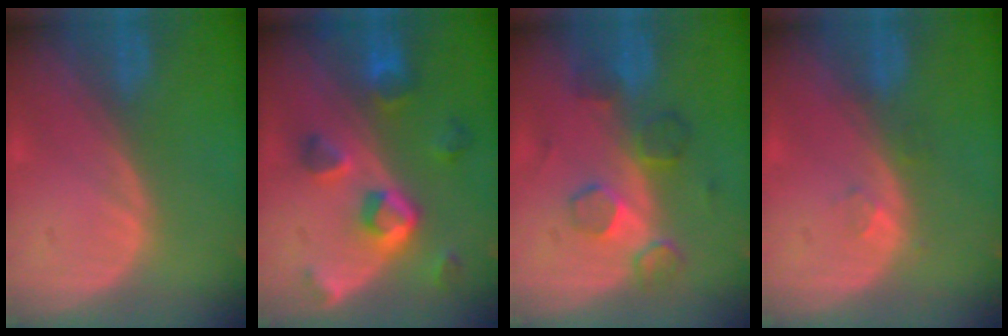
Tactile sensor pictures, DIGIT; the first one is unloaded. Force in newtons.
{"total": 7.8, "press": 7.0, "slide": 3.4}
{"total": 5.7, "press": 5.5, "slide": 1.3}
{"total": 1.4, "press": 1.3, "slide": 0.6}